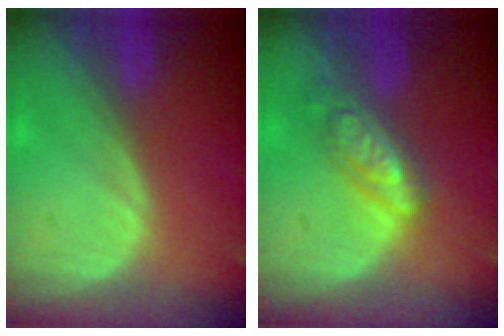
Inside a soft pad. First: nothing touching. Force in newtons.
{"total": 6.0, "press": 5.9, "slide": 0.4}